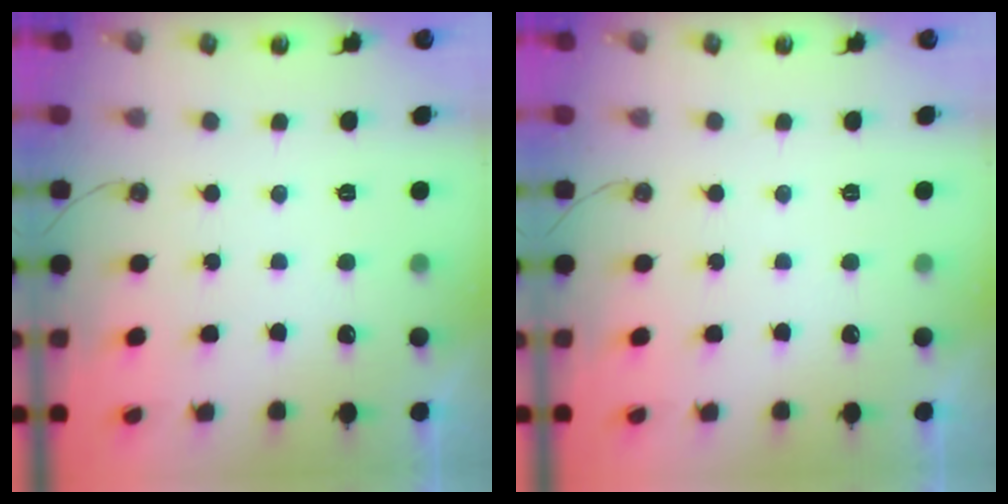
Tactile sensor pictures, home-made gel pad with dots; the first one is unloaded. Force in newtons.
{"total": 0.0}